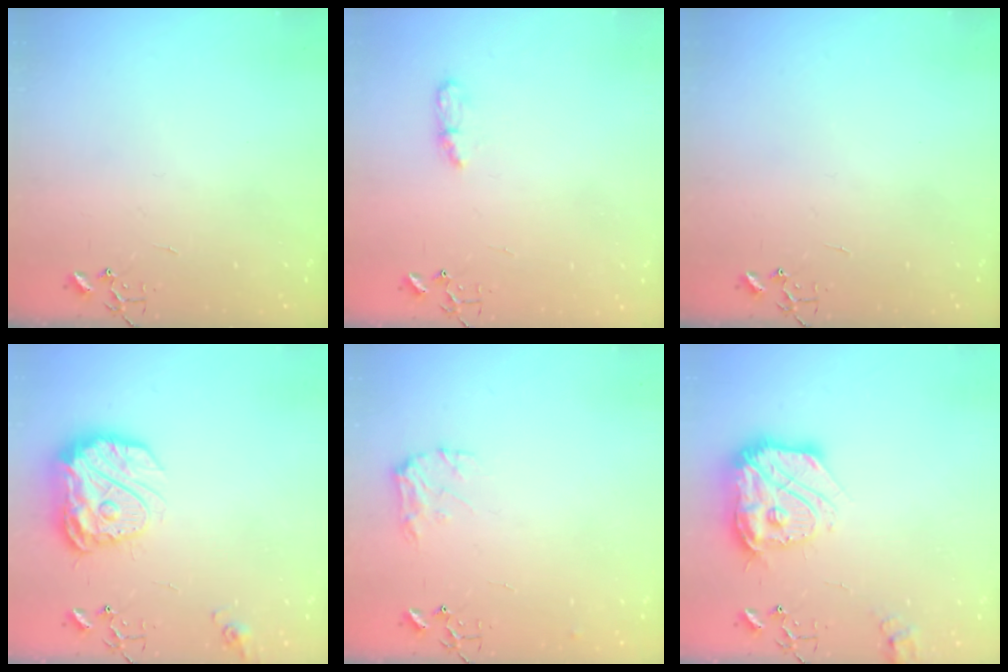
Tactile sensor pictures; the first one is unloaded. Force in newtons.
{"total": 6.1, "press": 6.1, "slide": 0.5}
{"total": 0.0}
{"total": 17.1, "press": 17.0, "slide": 1.5}
{"total": 7.9, "press": 7.9, "slide": 0.1}
{"total": 18.7, "press": 18.6, "slide": 1.8}